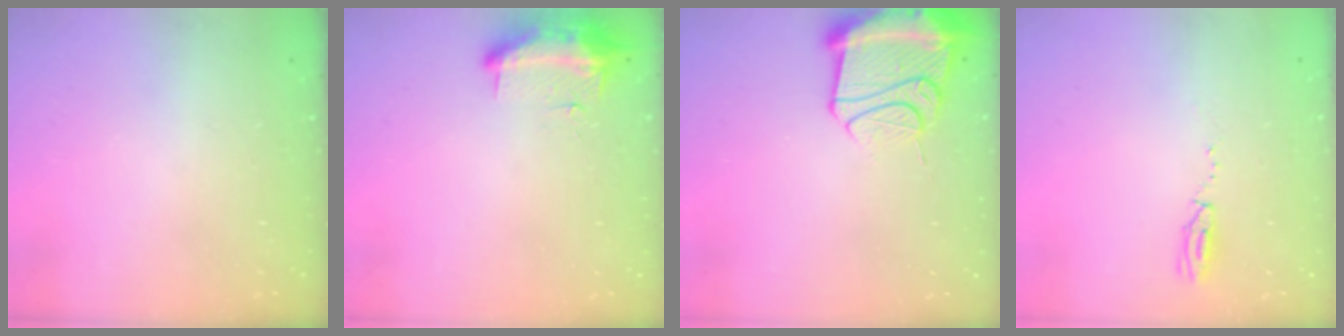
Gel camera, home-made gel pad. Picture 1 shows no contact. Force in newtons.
{"total": 19.3, "press": 12.1, "slide": 15.1}
{"total": 15.3, "press": 15.2, "slide": 1.8}
{"total": 17.0, "press": 5.1, "slide": 16.2}